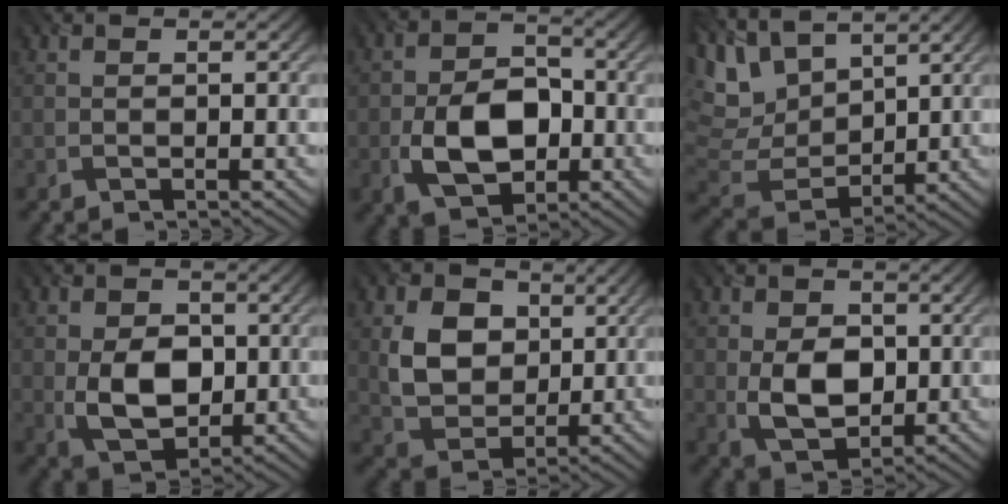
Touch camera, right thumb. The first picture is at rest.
{"total": 8.9, "force": [-2.3, 5.9, 6.3], "torque": [-0.117, -0.006, -0.042]}
{"total": 11.7, "force": [6.5, 6.5, 7.2], "torque": [-0.219, 0.023, 0.122]}
{"total": 7.8, "force": [-0.3, 5.4, 5.6], "torque": [-0.112, -0.011, -0.006]}
{"total": 8.5, "force": [2.4, 6.5, 4.9], "torque": [-0.115, -0.006, 0.038]}
{"total": 6.9, "force": [0.0, 4.8, 5.0], "torque": [-0.101, -0.008, -0.001]}